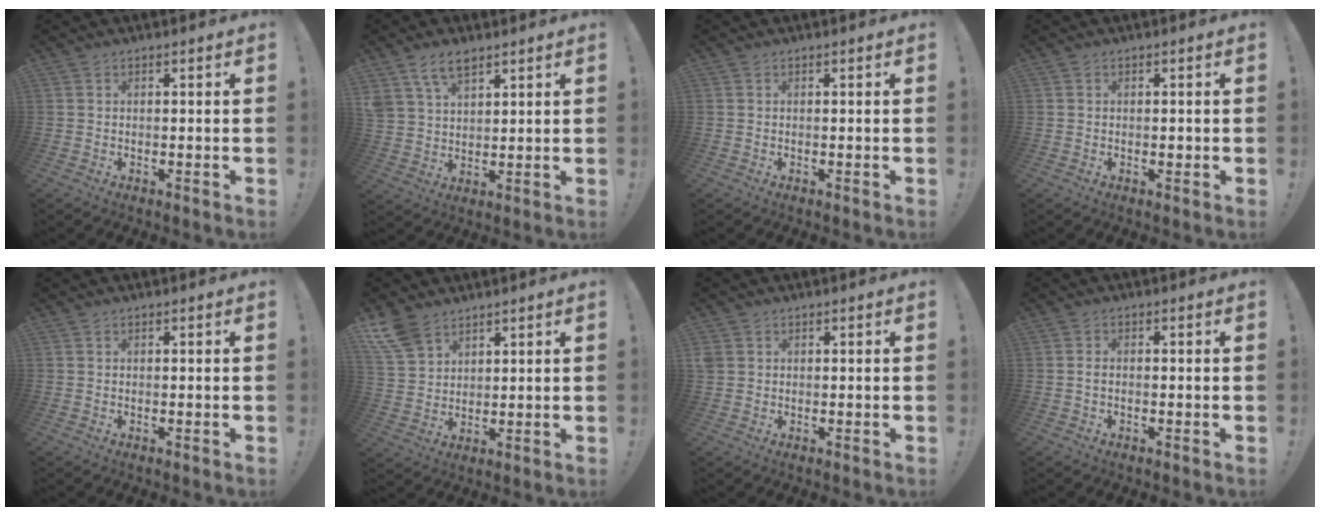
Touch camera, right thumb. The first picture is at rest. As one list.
[{"total": 8.0, "force": [5.4, 4.3, 4.1], "torque": [-0.075, -0.020, 0.103]}, {"total": 0.0}, {"total": 0.6, "force": [-0.3, 0.4, 0.4], "torque": [-0.006, 0.002, -0.005]}, {"total": 0.0}, {"total": 8.6, "force": [6.4, 5.0, 3.1], "torque": [-0.073, -0.035, 0.128]}, {"total": 1.9, "force": [0.7, 1.6, 0.8], "torque": [-0.009, 0.002, 0.014]}, {"total": 1.3, "force": [-0.6, 0.6, 1.1], "torque": [-0.022, 0.005, -0.010]}]